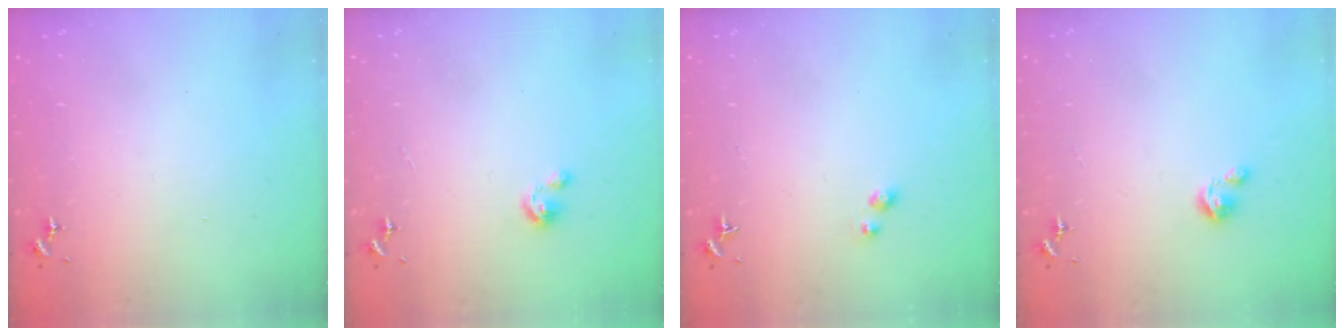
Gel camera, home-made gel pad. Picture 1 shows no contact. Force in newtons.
{"total": 4.6, "press": 4.5, "slide": 0.4}
{"total": 3.0, "press": 3.0, "slide": 0.1}
{"total": 2.5, "press": 2.5, "slide": 0.3}